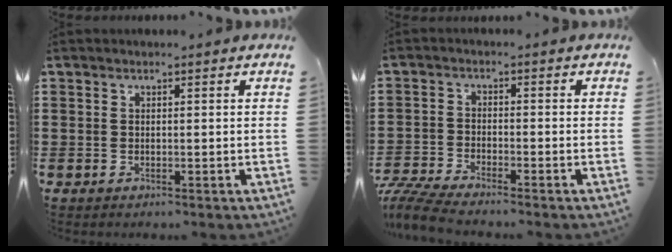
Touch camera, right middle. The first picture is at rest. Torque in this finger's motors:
{"motor_torque": [0.91, -0.56, 0.17, 0.05]}